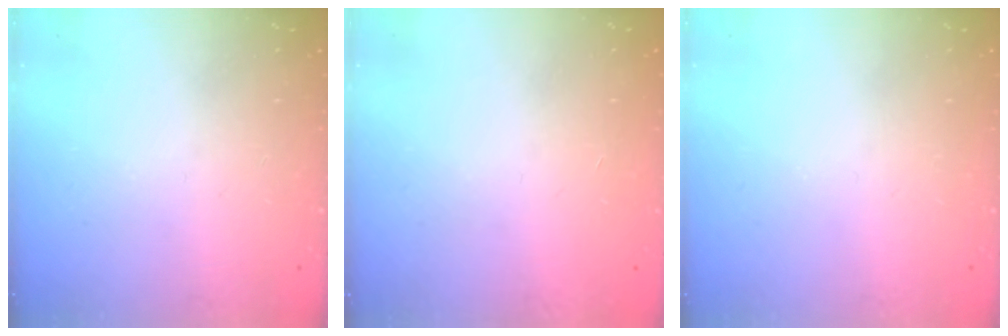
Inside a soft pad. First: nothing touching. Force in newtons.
{"total": 0.9, "press": 0.8, "slide": 0.2}
{"total": 0.0}